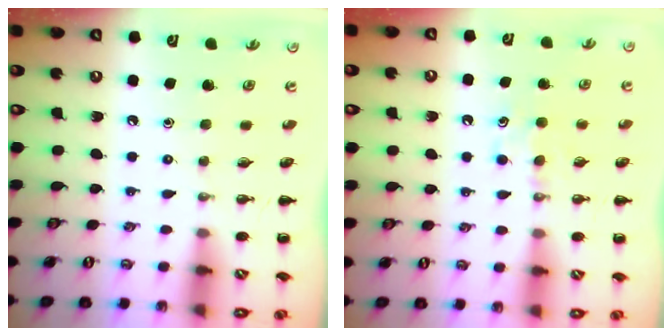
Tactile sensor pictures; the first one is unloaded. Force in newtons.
{"total": 4.8, "press": 4.6, "slide": 1.2}